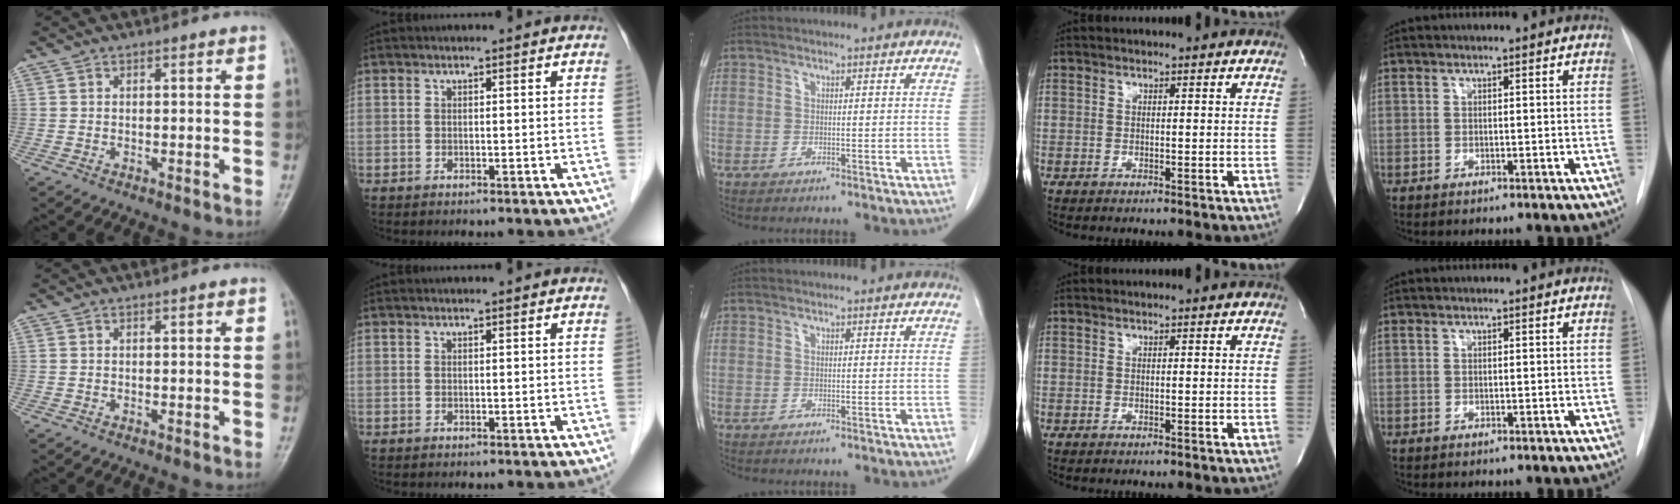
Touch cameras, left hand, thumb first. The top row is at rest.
{}